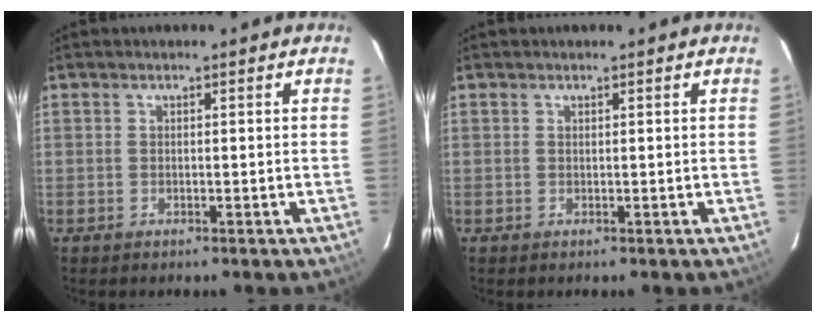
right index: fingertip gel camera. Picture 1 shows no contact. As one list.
[{"total": 0.0}]